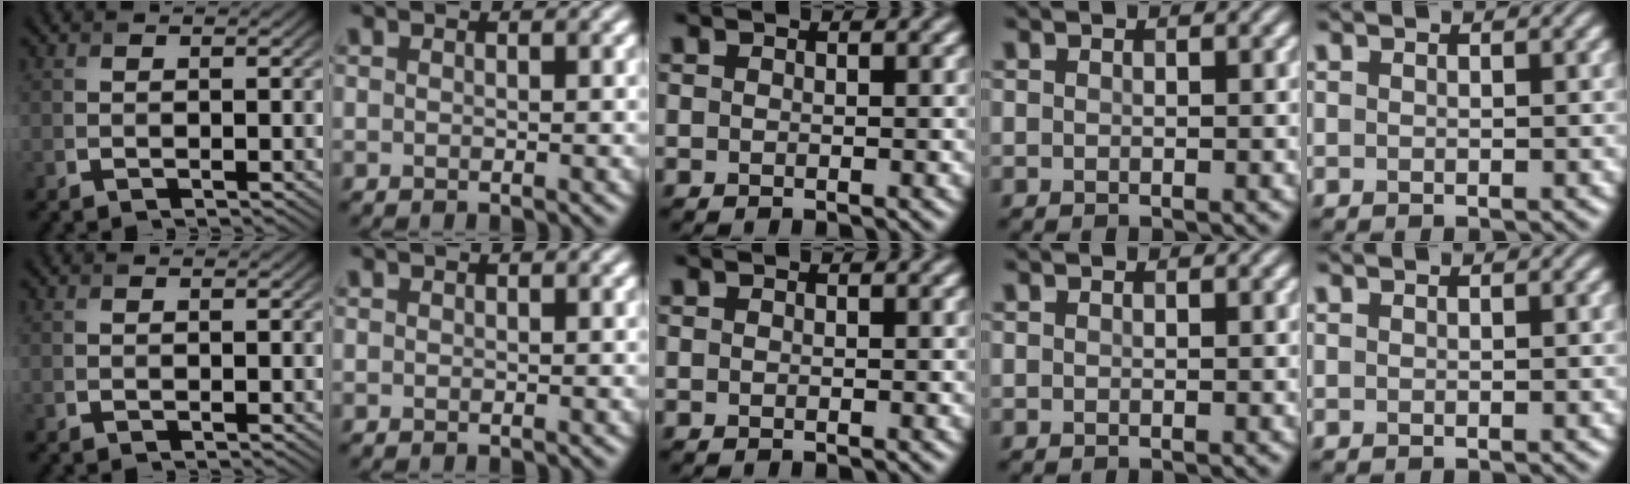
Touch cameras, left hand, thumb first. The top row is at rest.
{}